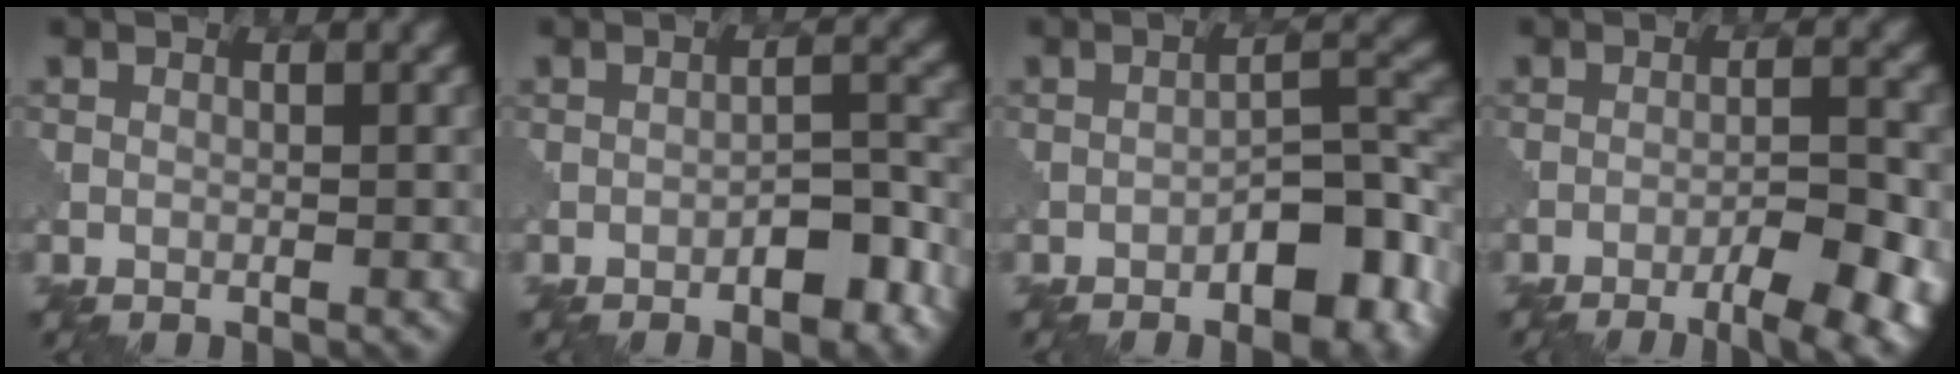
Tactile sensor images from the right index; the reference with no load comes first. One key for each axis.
{"total": 3.7, "fx": -2.2, "fy": 1.3, "fz": 2.8, "tx": -0.035, "ty": 0.010, "tz": -0.033}
{"total": 6.4, "fx": -3.5, "fy": 2.3, "fz": 4.9, "tx": -0.063, "ty": 0.018, "tz": -0.054}
{"total": 9.2, "fx": -6.1, "fy": 2.9, "fz": 6.2, "tx": -0.070, "ty": 0.006, "tz": -0.060}